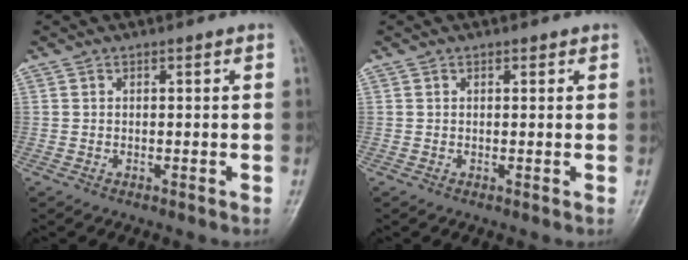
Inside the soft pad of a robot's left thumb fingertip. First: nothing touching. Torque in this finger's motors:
{"motor_torque": [-0.39, 0.13, -0.24, 0.02, 0.04]}